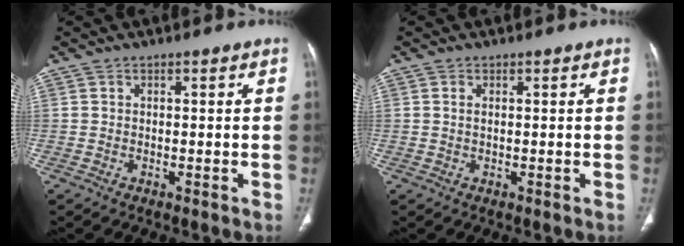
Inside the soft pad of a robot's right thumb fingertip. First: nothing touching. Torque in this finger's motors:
{"motor_torque": [-0.60, 0.05, 0.25, 0.26, -0.02]}